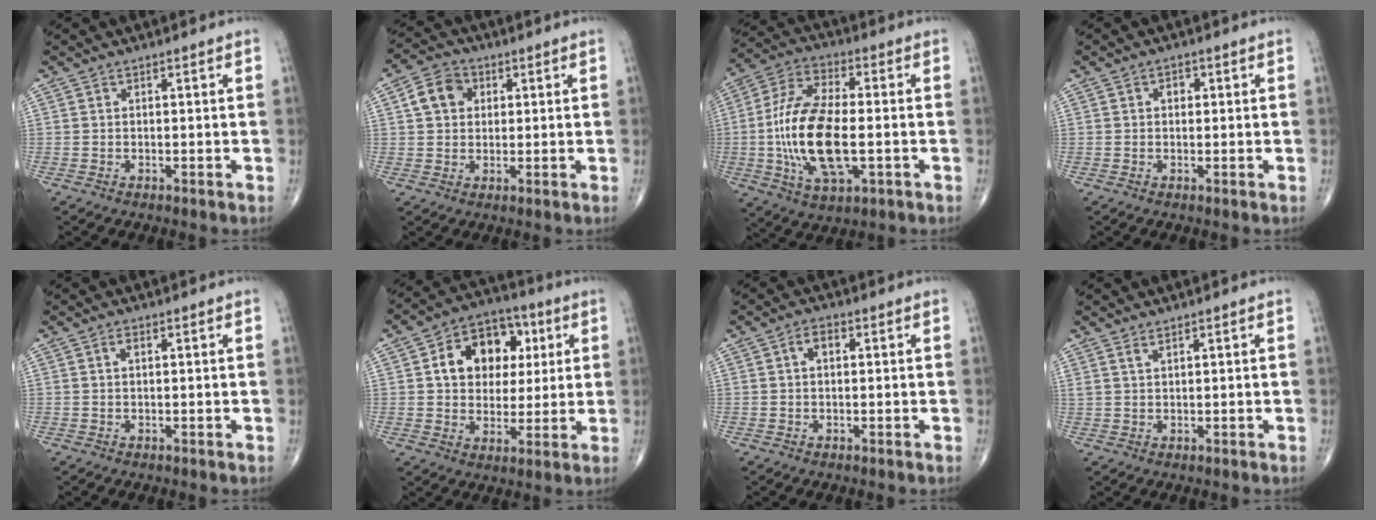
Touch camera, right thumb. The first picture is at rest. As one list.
[{"total": 6.6, "force": [1.7, 5.3, 3.6], "torque": [-0.049, 0.007, 0.024]}, {"total": 17.8, "force": [-2.3, 8.1, 15.7], "torque": [-0.314, 0.013, -0.039]}, {"total": 1.6, "force": [0.3, 1.2, 0.9], "torque": [-0.004, 0.004, 0.001]}, {"total": 1.2, "force": [0.4, 0.5, 1.0], "torque": [-0.021, 0.004, 0.008]}, {"total": 14.5, "force": [3.6, 10.8, 9.0], "torque": [-0.094, 0.009, 0.054]}, {"total": 2.7, "force": [0.6, 1.6, 2.2], "torque": [-0.037, 0.010, 0.009]}, {"total": 1.4, "force": [1.1, 0.3, 0.8], "torque": [-0.016, -0.003, 0.027]}]